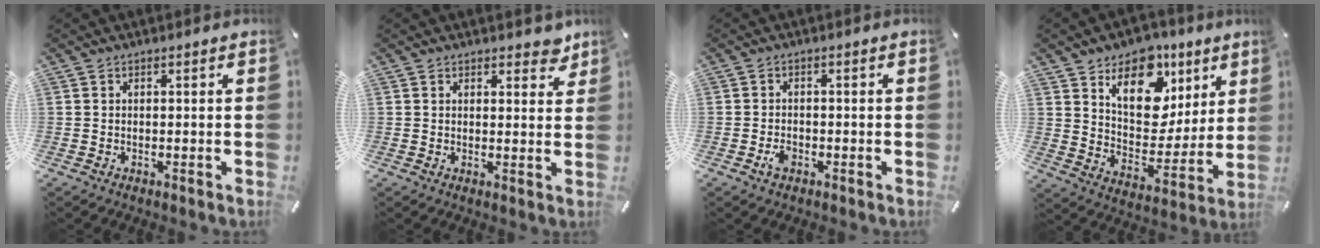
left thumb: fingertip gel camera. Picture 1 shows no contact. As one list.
[{"total": 3.4, "force": [2.6, 2.1, 1.0], "torque": [0.006, -0.014, 0.041]}, {"total": 2.2, "force": [-1.0, 1.5, 1.3], "torque": [-0.023, 0.004, -0.018]}, {"total": 15.8, "force": [8.1, 11.1, 7.8], "torque": [-0.112, -0.050, 0.146]}]